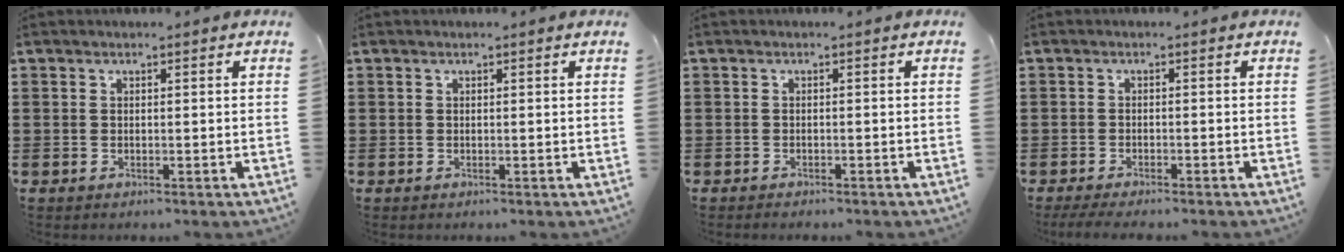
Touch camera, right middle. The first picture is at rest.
{"total": 0.0}
{"total": 0.6, "force": [-0.6, 0.0, 0.0], "torque": [-0.002, -0.001, -0.012]}
{"total": 1.6, "force": [-1.4, 0.1, 0.6], "torque": [-0.011, 0.000, -0.027]}